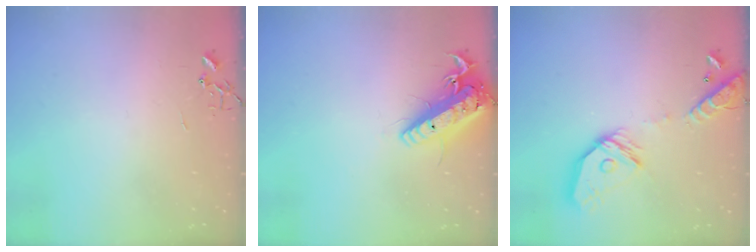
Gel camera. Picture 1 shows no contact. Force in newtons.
{"total": 17.6, "press": 17.2, "slide": 3.6}
{"total": 17.2, "press": 17.0, "slide": 2.2}